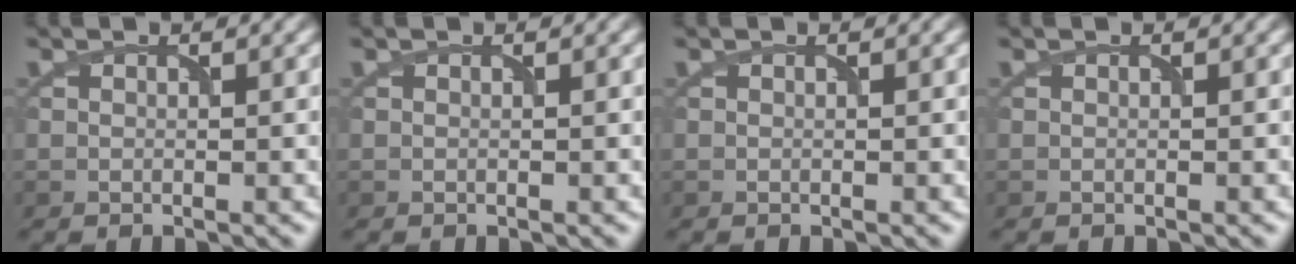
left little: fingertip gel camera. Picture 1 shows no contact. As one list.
[{"total": 0.0}, {"total": 0.0}, {"total": 0.0}]